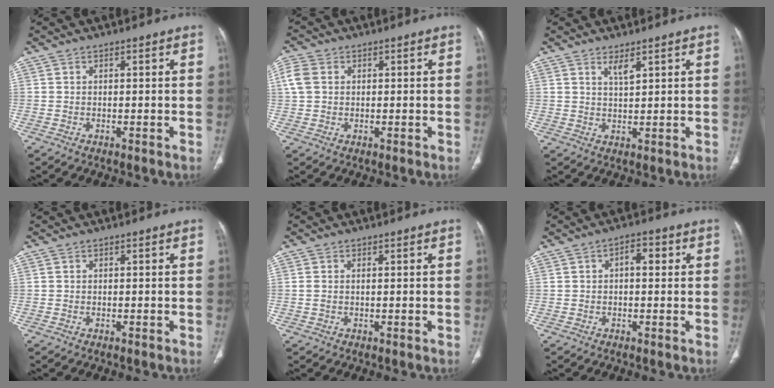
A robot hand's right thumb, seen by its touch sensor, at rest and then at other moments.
{"total": 4.3, "force": [0.9, 3.4, 2.5], "torque": [-0.059, 0.010, 0.015]}
{"total": 2.4, "force": [1.7, 0.6, 1.7], "torque": [-0.025, -0.014, 0.033]}
{"total": 0.0}
{"total": 1.4, "force": [0.1, 0.8, 1.1], "torque": [-0.040, 0.009, 0.006]}
{"total": 3.2, "force": [0.6, 1.7, 2.7], "torque": [-0.029, 0.009, 0.003]}